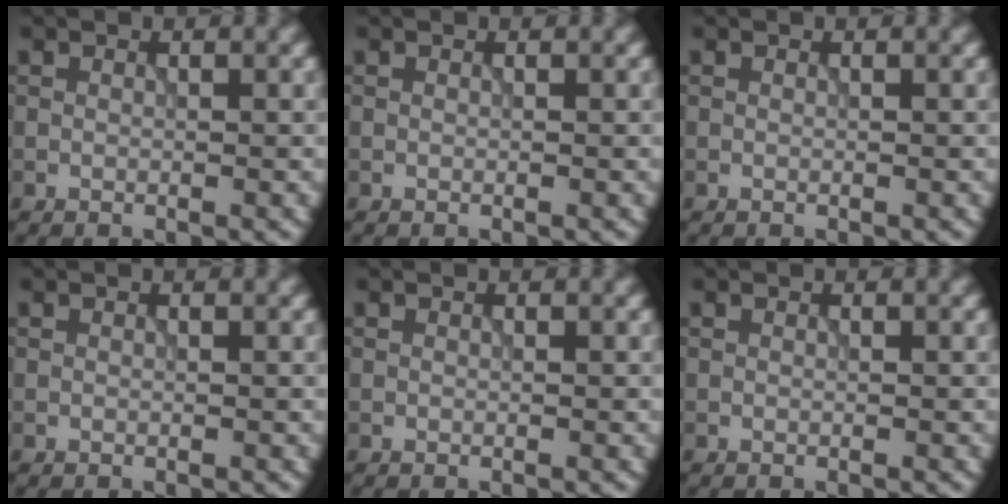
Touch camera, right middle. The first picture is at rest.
{"total": 0.0}
{"total": 0.0}
{"total": 0.0}
{"total": 0.0}
{"total": 0.0}